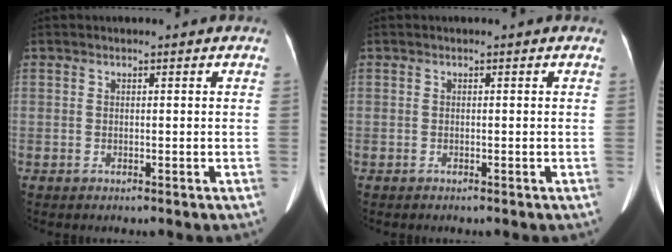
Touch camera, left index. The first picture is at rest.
{"total": 0.5, "force": [-0.5, 0.0, 0.0], "torque": [-0.007, -0.004, -0.008]}